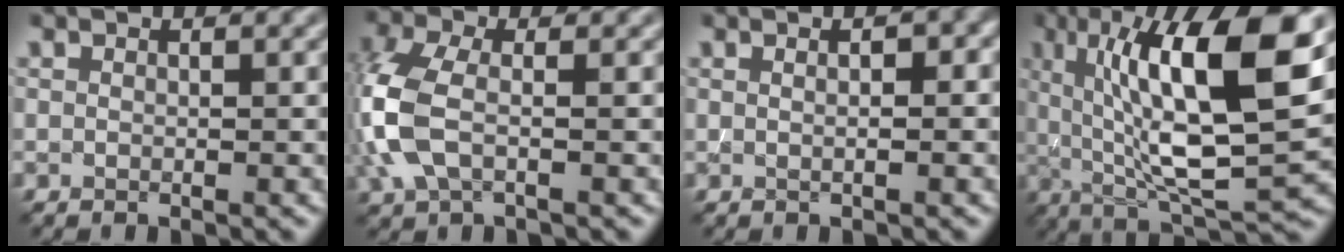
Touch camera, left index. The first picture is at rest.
{"total": 5.6, "force": [-0.8, 3.0, 4.7], "torque": [-0.125, 0.008, -0.024]}
{"total": 3.0, "force": [0.8, 1.3, 2.6], "torque": [-0.008, 0.014, -0.007]}
{"total": 14.4, "force": [3.5, 4.2, 13.3], "torque": [-0.214, 0.003, 0.060]}